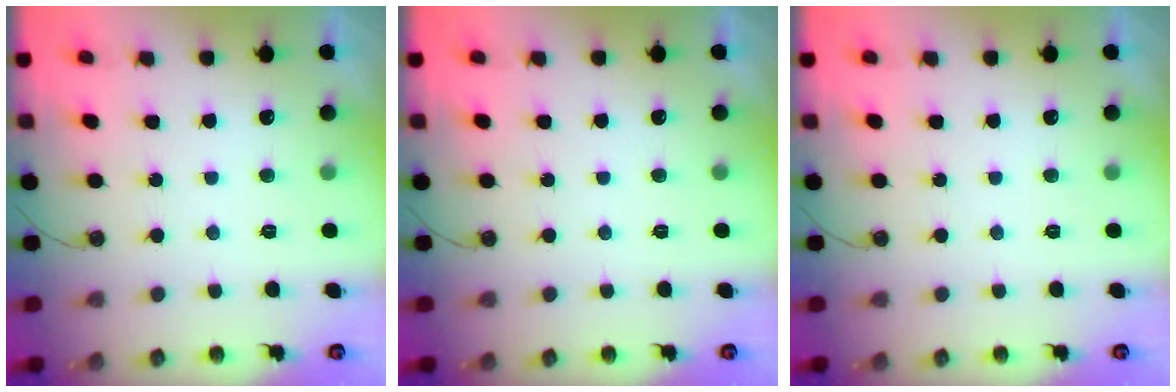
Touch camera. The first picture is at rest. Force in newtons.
{"total": 0.0}
{"total": 0.0}